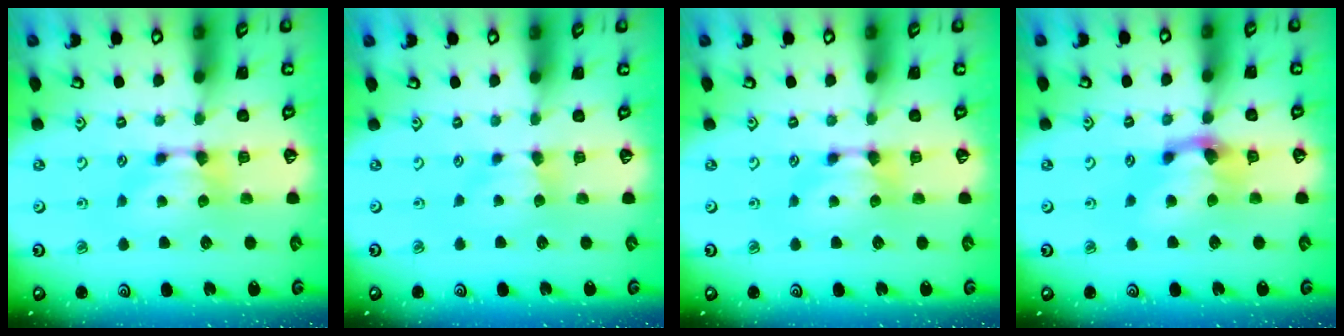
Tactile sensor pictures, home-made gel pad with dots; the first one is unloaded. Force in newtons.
{"total": 1.4, "press": 1.4, "slide": 0.3}
{"total": 0.0}
{"total": 2.1, "press": 1.3, "slide": 1.7}